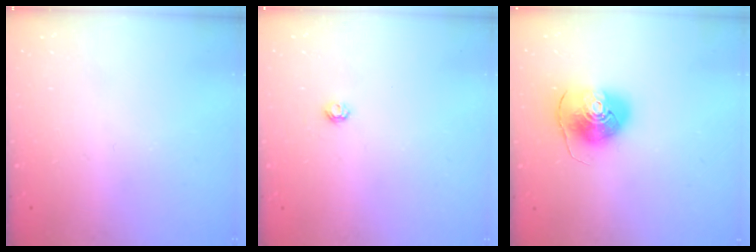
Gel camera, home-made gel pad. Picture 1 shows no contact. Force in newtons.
{"total": 3.9, "press": 3.9, "slide": 0.5}
{"total": 10.2, "press": 10.1, "slide": 1.5}